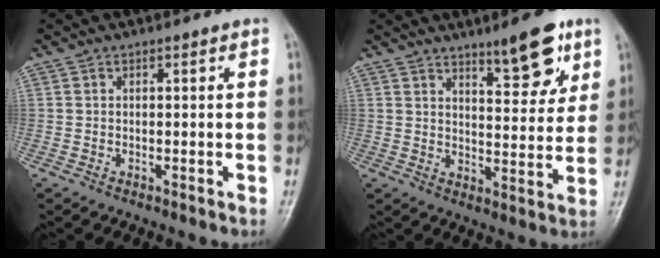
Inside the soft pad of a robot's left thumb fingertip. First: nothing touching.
{"total": 10.1, "force": [6.5, 3.2, 7.1], "torque": [-0.077, -0.042, 0.096]}